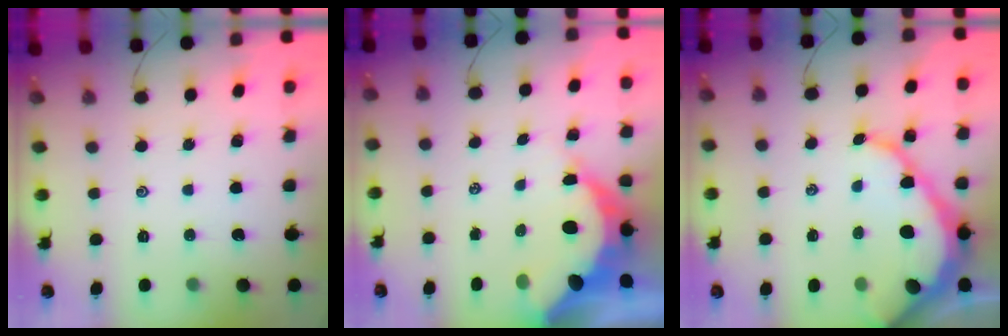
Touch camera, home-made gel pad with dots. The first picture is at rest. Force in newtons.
{"total": 13.9, "press": 13.8, "slide": 1.6}
{"total": 12.9, "press": 12.9, "slide": 1.4}